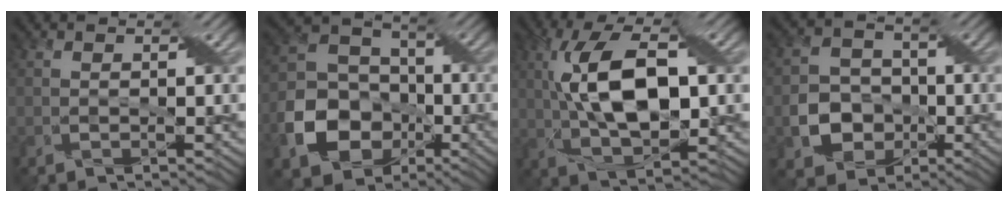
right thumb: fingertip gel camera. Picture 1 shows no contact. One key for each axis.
{"total": 12.6, "fx": -4.9, "fy": 10.0, "fz": 5.9, "tx": -0.148, "ty": -0.027, "tz": -0.099}
{"total": 12.2, "fx": 1.2, "fy": 5.8, "fz": 10.7, "tx": -0.207, "ty": 0.013, "tz": 0.022}
{"total": 7.1, "fx": -2.3, "fy": 6.2, "fz": 2.5, "tx": -0.060, "ty": -0.012, "tz": -0.051}